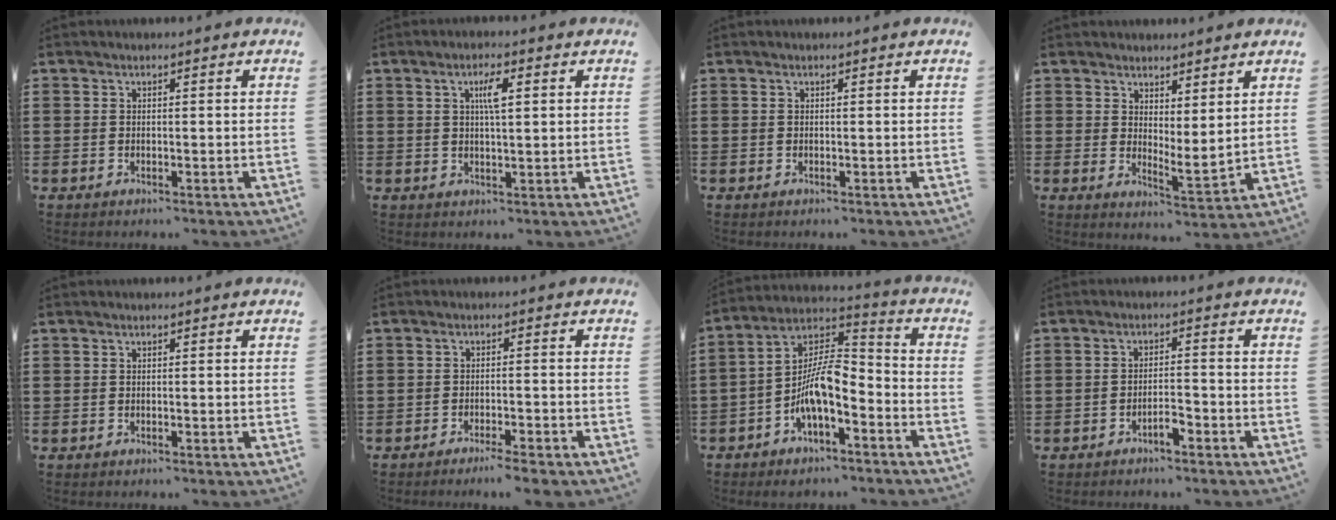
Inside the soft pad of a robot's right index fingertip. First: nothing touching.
{"total": 3.8, "force": [1.1, 0.9, 3.5], "torque": [-0.065, 0.006, 0.014]}
{"total": 0.0}
{"total": 3.2, "force": [3.1, 0.4, 0.7], "torque": [-0.017, -0.019, 0.056]}
{"total": 0.0}
{"total": 2.5, "force": [-2.1, -0.2, 1.2], "torque": [-0.020, 0.000, -0.040]}
{"total": 8.9, "force": [-4.2, 3.0, 7.2], "torque": [-0.171, -0.014, -0.086]}
{"total": 2.5, "force": [-1.9, 0.4, 1.6], "torque": [-0.031, 0.003, -0.037]}